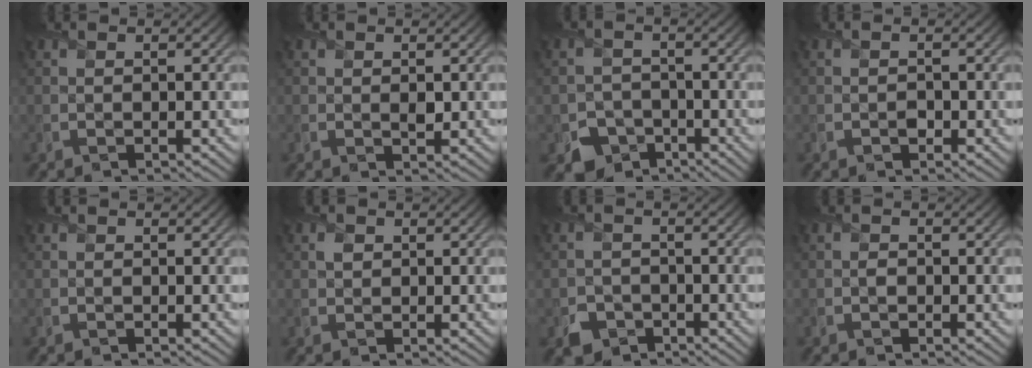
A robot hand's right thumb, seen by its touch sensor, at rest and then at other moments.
{"total": 0.9, "force": [0.2, 0.7, 0.6], "torque": [-0.009, -0.005, 0.006]}
{"total": 5.1, "force": [-3.2, 3.7, 1.3], "torque": [-0.020, -0.009, -0.059]}
{"total": 1.0, "force": [-0.5, 0.8, 0.4], "torque": [-0.005, -0.003, -0.011]}
{"total": 0.0}
{"total": 1.0, "force": [0.4, 0.9, 0.3], "torque": [-0.008, -0.002, 0.007]}
{"total": 3.3, "force": [-2.1, 2.5, 0.8], "torque": [-0.016, -0.009, -0.043]}
{"total": 0.7, "force": [-0.3, 0.6, 0.3], "torque": [-0.005, -0.002, -0.006]}